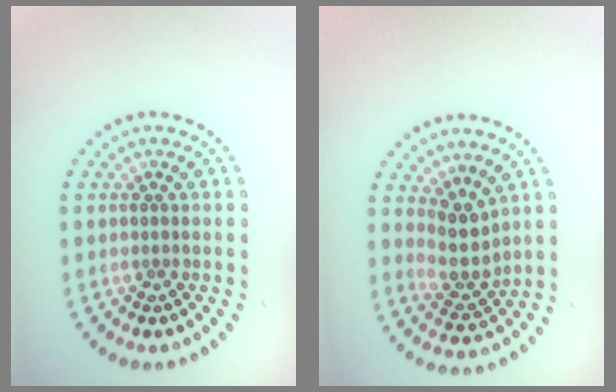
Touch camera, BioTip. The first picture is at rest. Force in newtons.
{"total": 3.0, "press": 2.2, "slide": 2.0}